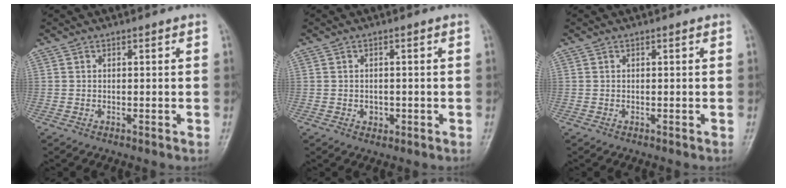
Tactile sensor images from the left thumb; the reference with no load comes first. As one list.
[{"total": 1.8, "force": [-0.4, 1.5, 0.9], "torque": [-0.004, 0.003, -0.003]}, {"total": 0.0}]